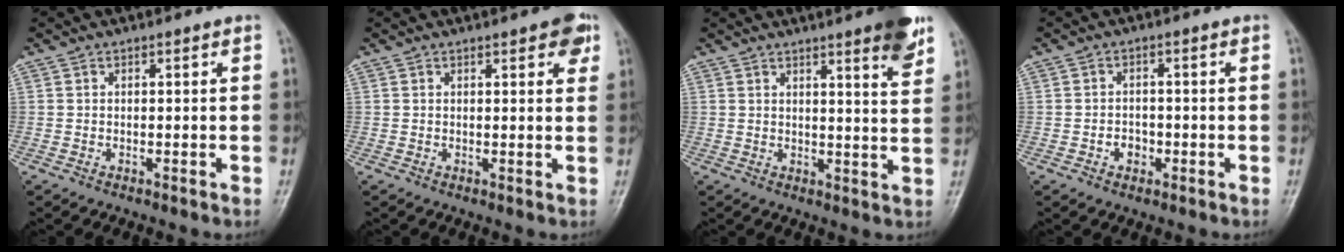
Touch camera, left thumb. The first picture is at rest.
{"total": 4.4, "force": [2.3, 1.8, 3.3], "torque": [-0.026, -0.006, 0.021]}
{"total": 8.0, "force": [5.3, 1.0, 5.9], "torque": [-0.063, -0.028, 0.064]}
{"total": 2.8, "force": [-1.1, 2.3, 1.3], "torque": [-0.005, 0.010, -0.019]}